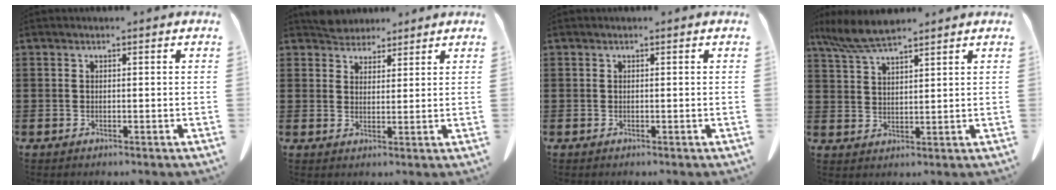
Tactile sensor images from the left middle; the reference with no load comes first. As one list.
[{"total": 3.6, "force": [3.5, 1.1, 0.0], "torque": [-0.013, -0.005, 0.068]}, {"total": 0.0}, {"total": 6.2, "force": [5.2, 1.1, 3.3], "torque": [-0.077, -0.010, 0.097]}]